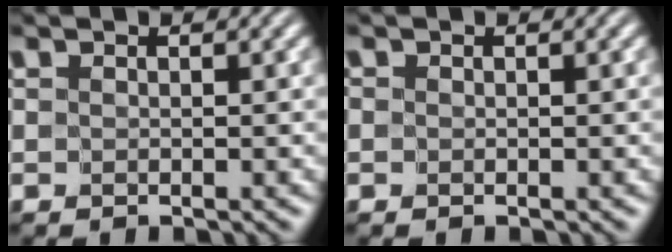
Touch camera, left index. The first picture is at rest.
{"total": 0.0}